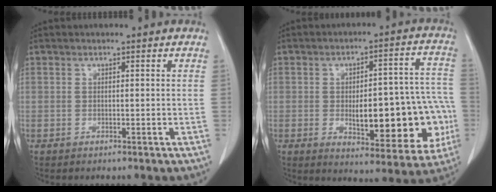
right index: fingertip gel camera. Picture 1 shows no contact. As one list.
[{"total": 18.4, "force": [-3.6, 6.6, 16.8], "torque": [-0.168, 0.037, -0.024]}]